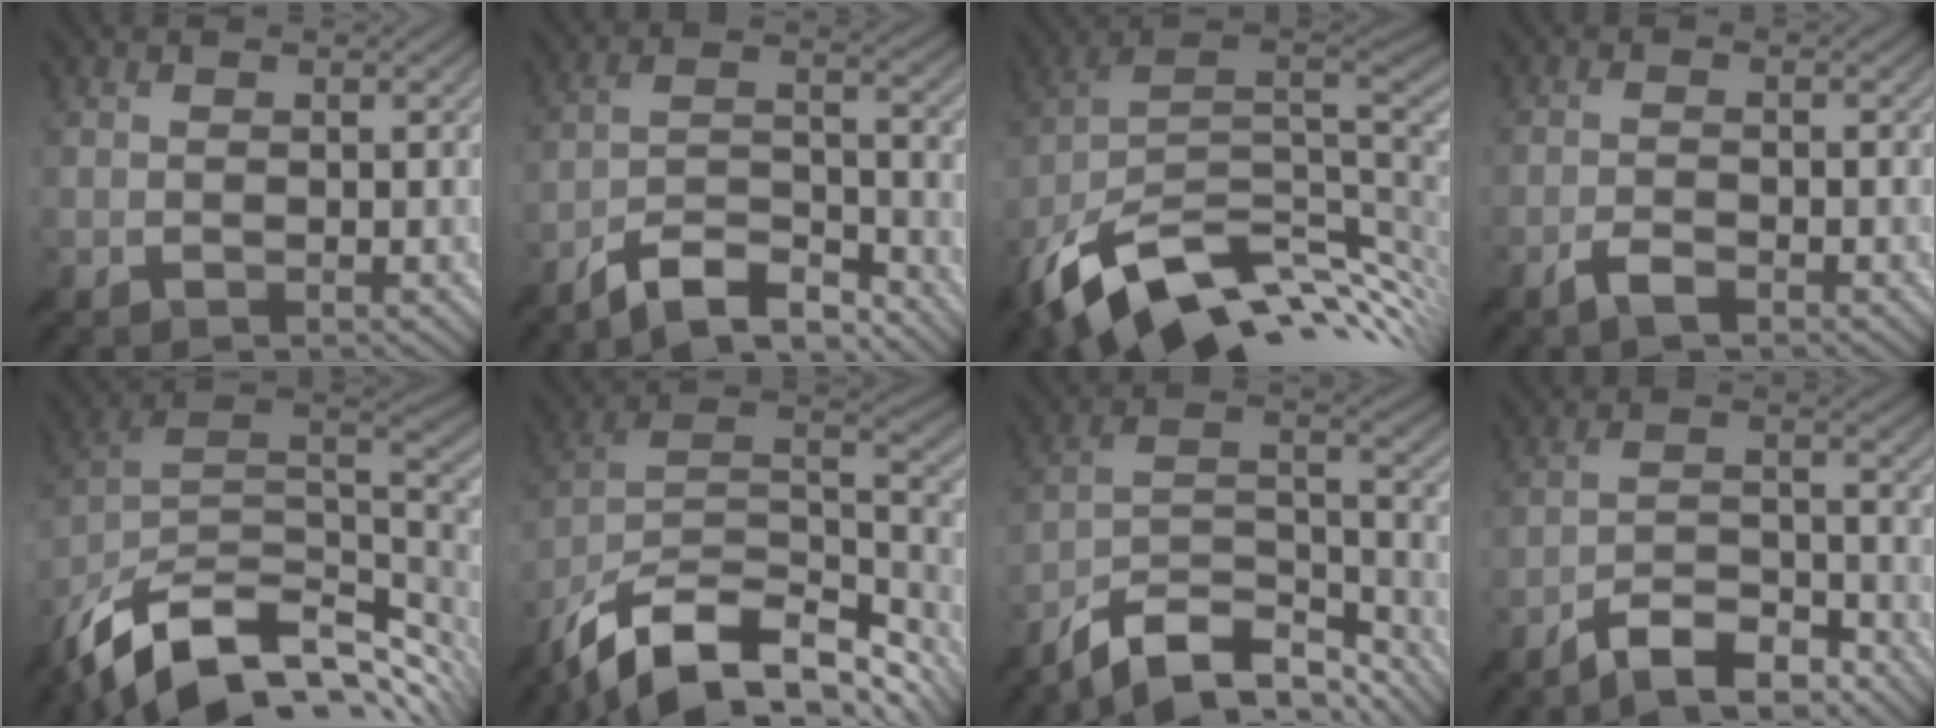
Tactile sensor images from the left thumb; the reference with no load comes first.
{"total": 9.4, "force": [-7.8, 2.2, 4.8], "torque": [-0.086, 0.010, -0.148]}
{"total": 14.7, "force": [-4.6, 8.1, 11.4], "torque": [-0.249, -0.017, -0.078]}
{"total": 2.1, "force": [-1.5, 0.4, 1.4], "torque": [-0.031, 0.003, -0.036]}
{"total": 15.1, "force": [-6.5, 7.9, 11.0], "torque": [-0.247, -0.026, -0.112]}
{"total": 16.1, "force": [-9.4, 7.5, 10.6], "torque": [-0.245, -0.022, -0.155]}
{"total": 12.6, "force": [-9.4, 4.3, 7.1], "torque": [-0.148, -0.004, -0.165]}
{"total": 7.7, "force": [-6.2, 1.9, 4.0], "torque": [-0.070, 0.008, -0.121]}